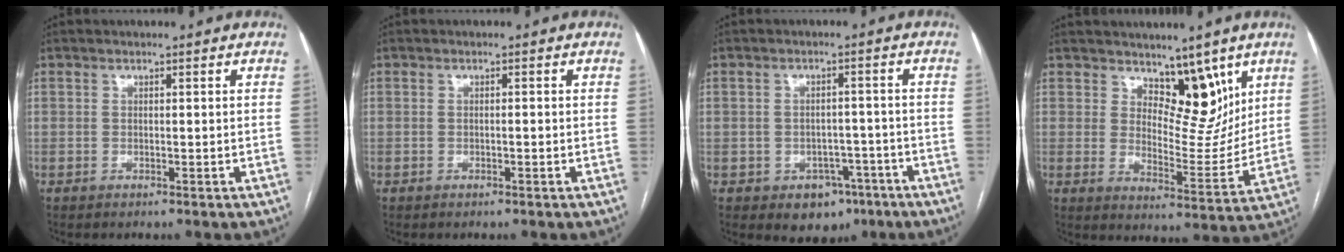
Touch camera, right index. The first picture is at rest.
{"total": 0.6, "force": [-0.2, 0.2, 0.5], "torque": [-0.014, 0.001, -0.001]}
{"total": 6.0, "force": [-3.1, 4.5, 2.4], "torque": [-0.021, 0.015, -0.033]}
{"total": 9.2, "force": [6.1, 4.5, 5.2], "torque": [-0.061, -0.011, 0.104]}